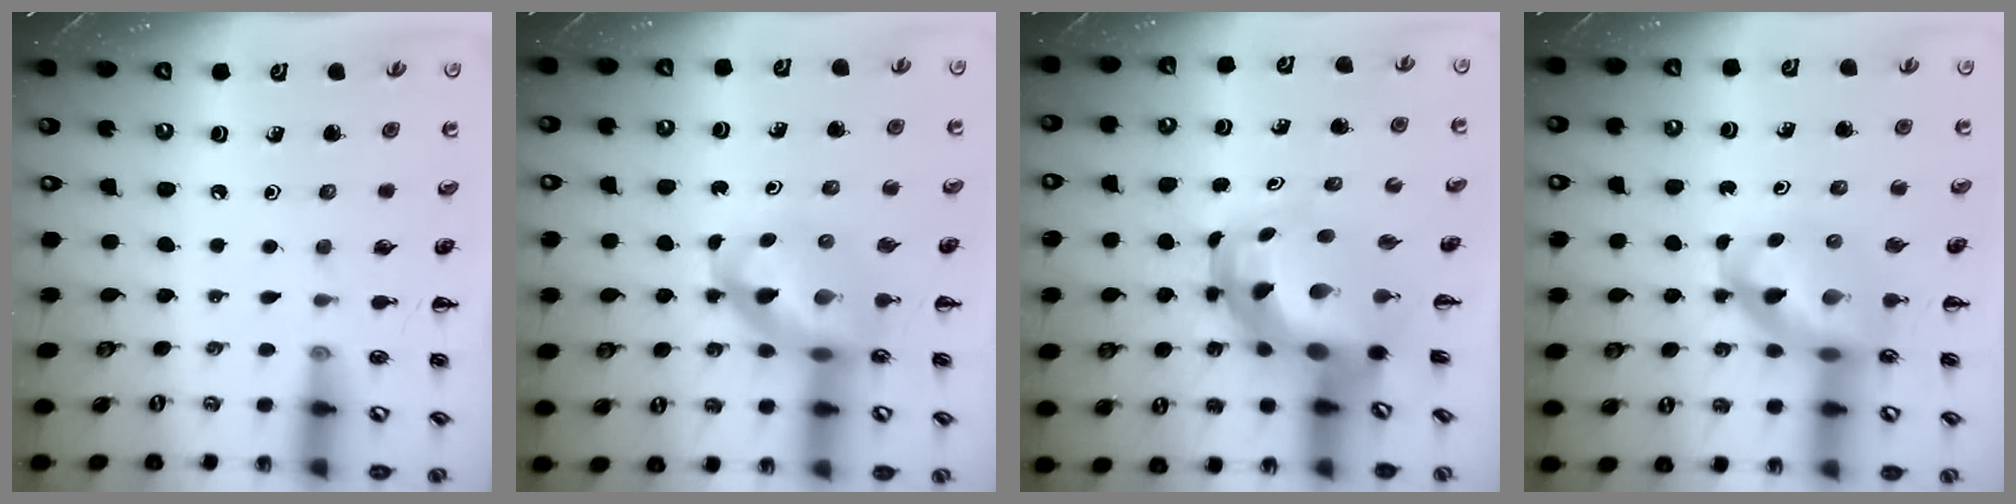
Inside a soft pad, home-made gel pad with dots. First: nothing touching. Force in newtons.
{"total": 12.0, "press": 11.6, "slide": 3.3}
{"total": 7.0, "press": 6.7, "slide": 2.1}
{"total": 12.0, "press": 11.6, "slide": 3.3}